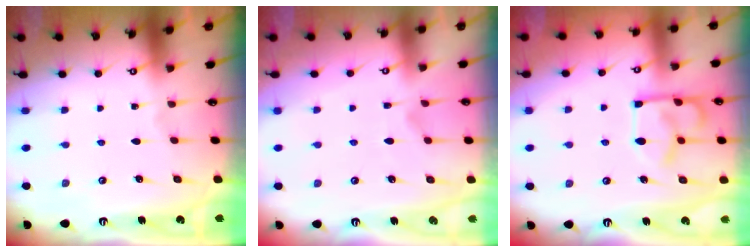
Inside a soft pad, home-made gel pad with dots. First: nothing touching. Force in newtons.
{"total": 1.4, "press": 0.7, "slide": 1.2}
{"total": 10.1, "press": 10.0, "slide": 1.3}